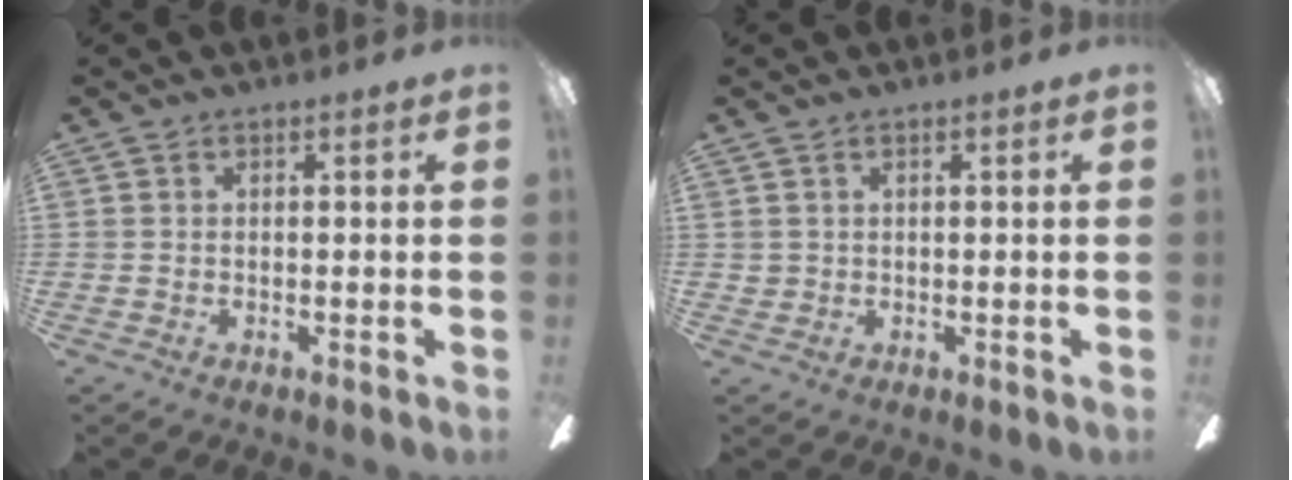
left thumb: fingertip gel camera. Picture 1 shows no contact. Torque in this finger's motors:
{"motor_torque": [0.06, 0.02, 0.33, -0.37, -0.02]}